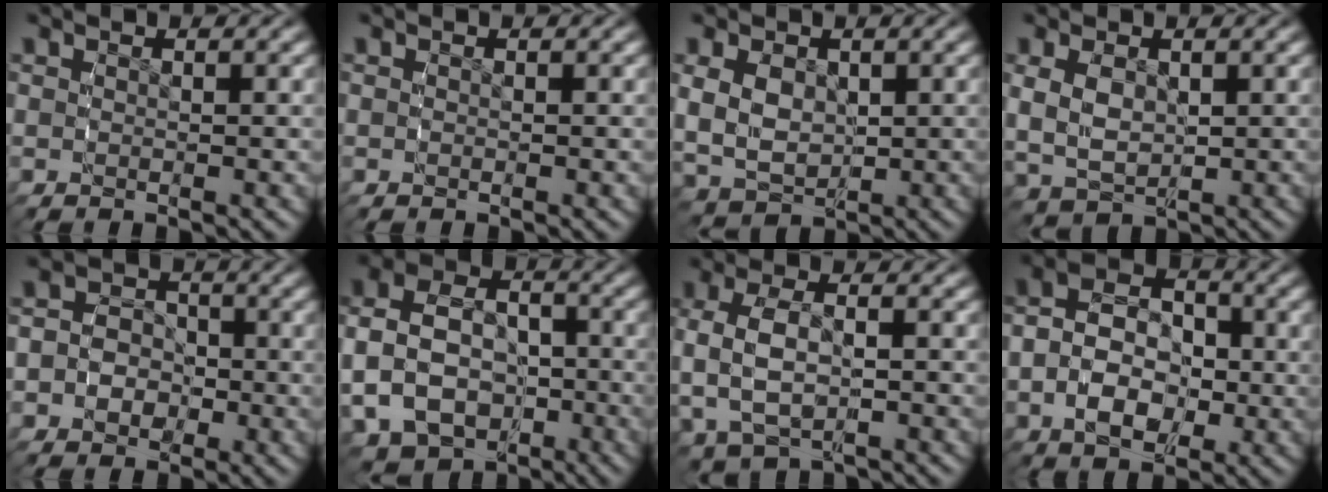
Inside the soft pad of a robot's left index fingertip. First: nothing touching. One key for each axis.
{"total": 0.0}
{"total": 6.6, "fx": 0.3, "fy": 5.5, "fz": 3.8, "tx": -0.094, "ty": -0.030, "tz": 0.020}
{"total": 5.3, "fx": 0.4, "fy": 4.2, "fz": 3.3, "tx": -0.084, "ty": -0.022, "tz": 0.023}
{"total": 7.0, "fx": -1.5, "fy": 6.4, "fz": 2.4, "tx": -0.053, "ty": -0.020, "tz": -0.035}
{"total": 12.0, "fx": -3.7, "fy": 9.9, "fz": 5.6, "tx": -0.120, "ty": -0.053, "tz": -0.056}
{"total": 5.4, "fx": -0.3, "fy": 3.6, "fz": 4.0, "tx": -0.103, "ty": -0.015, "tz": 0.010}
{"total": 8.8, "fx": -0.8, "fy": 6.7, "fz": 5.7, "tx": -0.103, "ty": -0.009, "tz": -0.017}